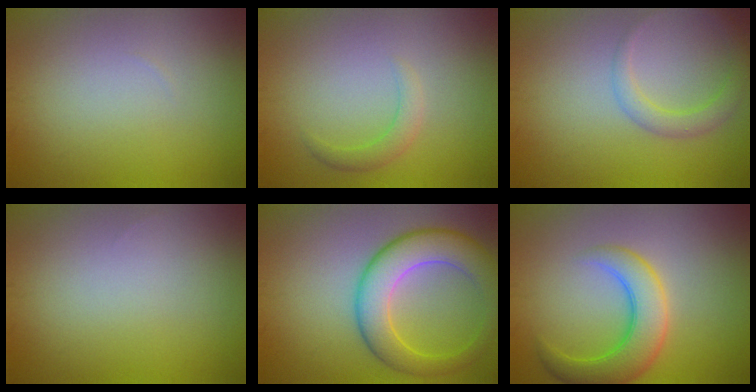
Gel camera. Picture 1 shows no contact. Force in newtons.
{"total": 1.7, "press": 1.7, "slide": 0.1}
{"total": 2.4, "press": 2.4, "slide": 0.1}
{"total": 0.0}
{"total": 7.0, "press": 7.0, "slide": 0.1}
{"total": 5.8, "press": 5.8, "slide": 0.3}